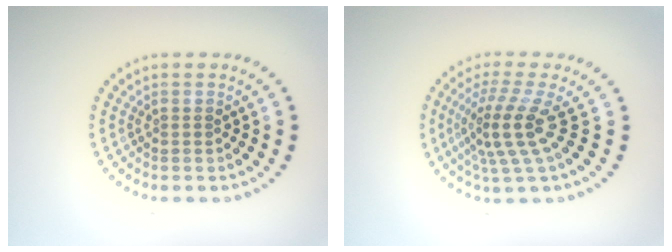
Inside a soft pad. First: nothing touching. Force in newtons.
{"total": 4.0, "press": 2.8, "slide": 2.9}